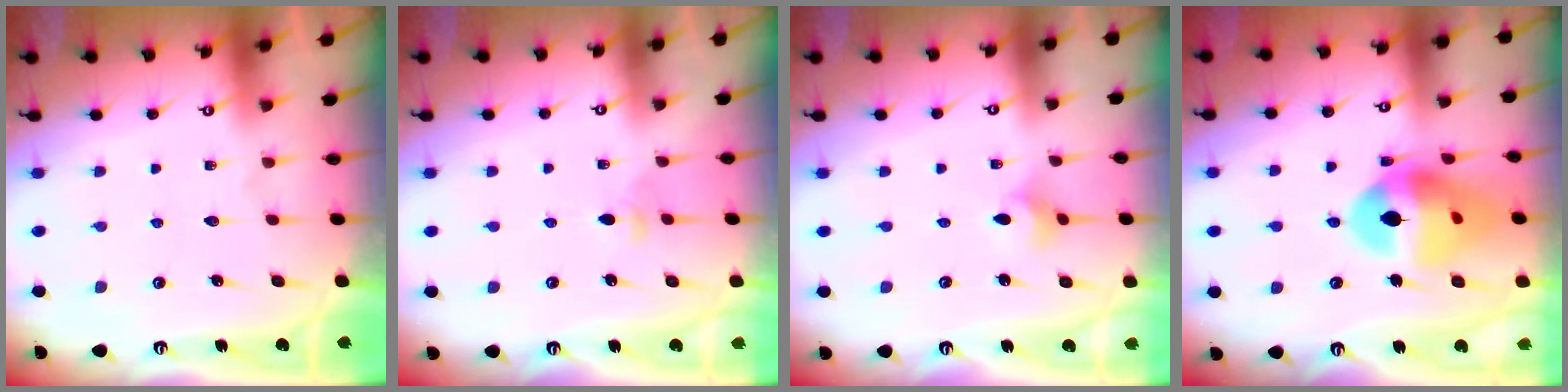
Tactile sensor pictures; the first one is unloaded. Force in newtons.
{"total": 3.1, "press": 3.1, "slide": 0.6}
{"total": 3.1, "press": 3.1, "slide": 0.6}
{"total": 18.0, "press": 17.9, "slide": 2.0}